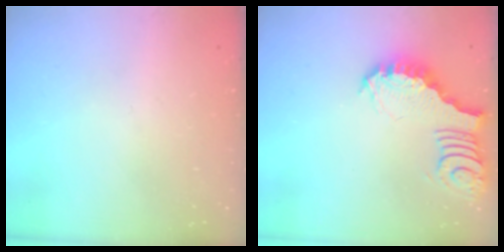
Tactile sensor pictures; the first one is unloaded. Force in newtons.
{"total": 3.9, "press": 3.9, "slide": 0.6}